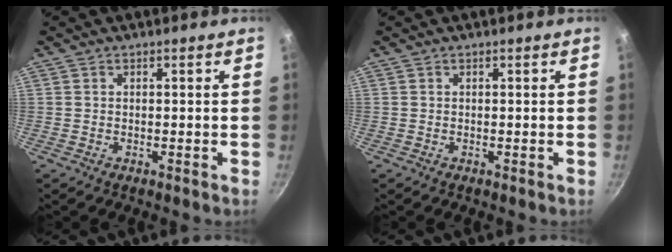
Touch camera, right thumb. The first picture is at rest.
{"total": 0.0}